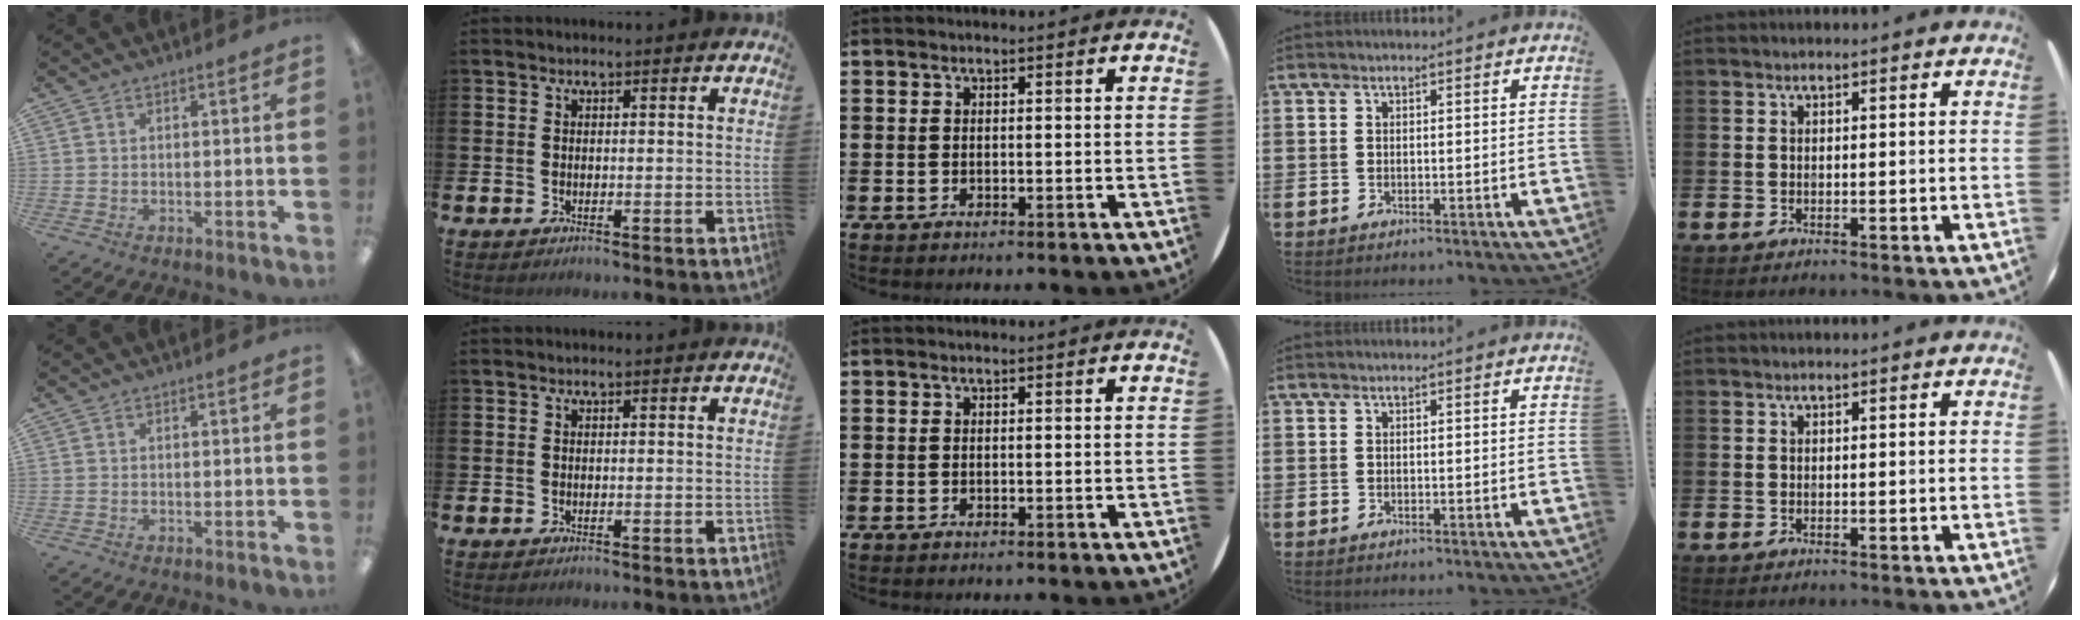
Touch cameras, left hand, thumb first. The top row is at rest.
{}